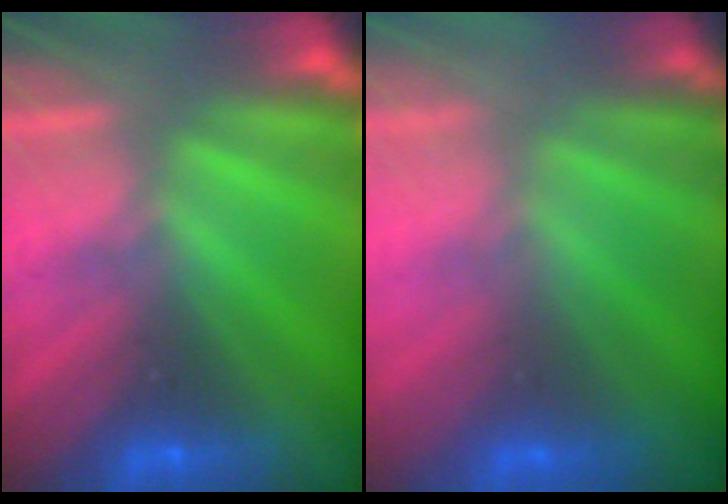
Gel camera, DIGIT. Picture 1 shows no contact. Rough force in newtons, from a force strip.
{"total": 2.9}